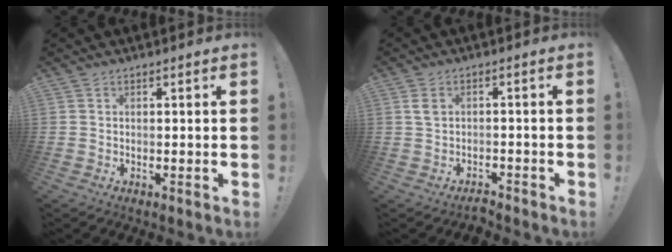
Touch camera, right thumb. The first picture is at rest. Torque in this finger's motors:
{"motor_torque": [-0.24, -0.13, 0.05, 0.14, 0.02]}